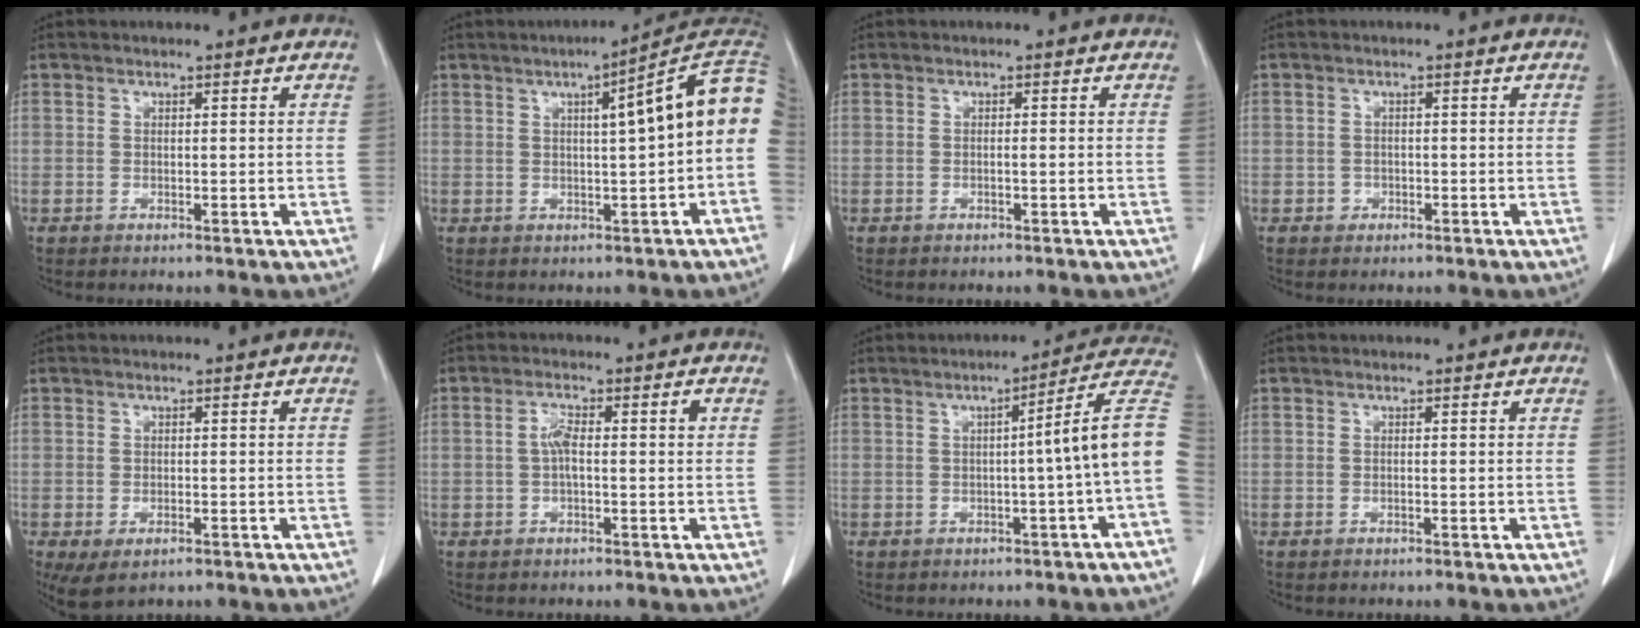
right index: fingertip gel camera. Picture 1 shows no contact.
{"total": 10.4, "force": [1.6, 0.3, 10.3], "torque": [-0.130, 0.031, 0.014]}
{"total": 0.6, "force": [-0.2, 0.0, 0.6], "torque": [-0.011, 0.001, -0.001]}
{"total": 1.3, "force": [-0.6, 1.1, 0.2], "torque": [0.001, 0.005, -0.009]}
{"total": 4.9, "force": [-2.7, 2.4, 3.3], "torque": [-0.059, -0.012, -0.039]}
{"total": 4.0, "force": [0.2, 1.0, 3.9], "torque": [-0.078, 0.017, 0.004]}
{"total": 9.6, "force": [-0.8, -1.8, 9.4], "torque": [-0.108, 0.020, -0.017]}
{"total": 0.0}